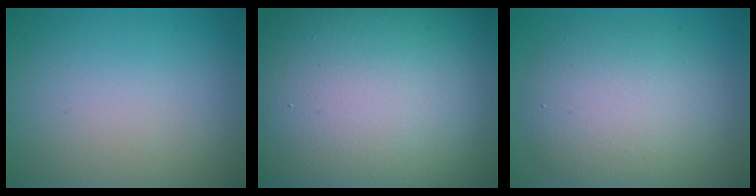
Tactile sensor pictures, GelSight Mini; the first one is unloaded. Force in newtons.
{"total": 23.6, "press": 23.6, "slide": 1.1}
{"total": 6.8, "press": 6.8, "slide": 0.4}